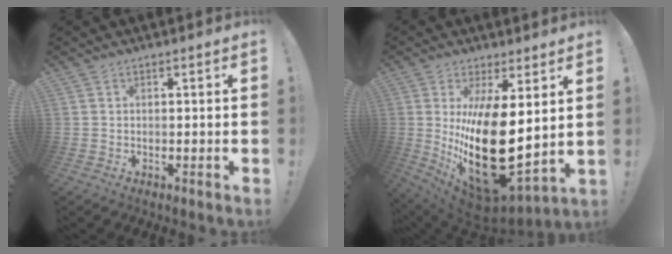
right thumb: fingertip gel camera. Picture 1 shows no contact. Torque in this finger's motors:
{"motor_torque": [1.79, 3.22, 2.77, 0.00, 1.05]}